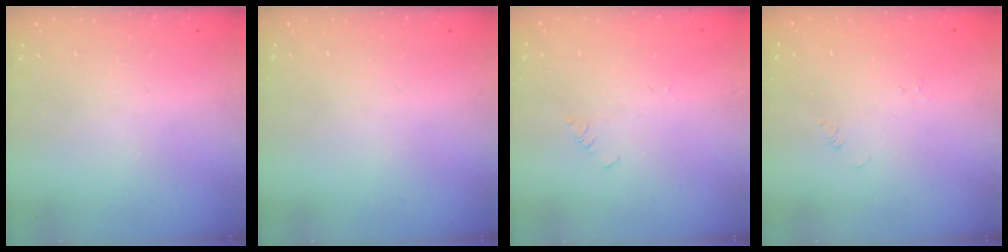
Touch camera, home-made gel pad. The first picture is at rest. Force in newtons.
{"total": 0.0}
{"total": 1.0, "press": 0.9, "slide": 0.2}
{"total": 0.0}